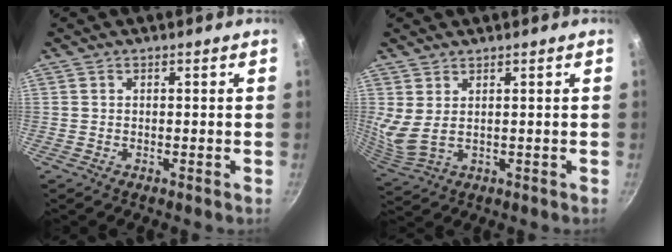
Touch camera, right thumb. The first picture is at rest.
{"total": 3.0, "force": [1.0, 1.2, 2.5], "torque": [-0.055, -0.006, 0.030]}